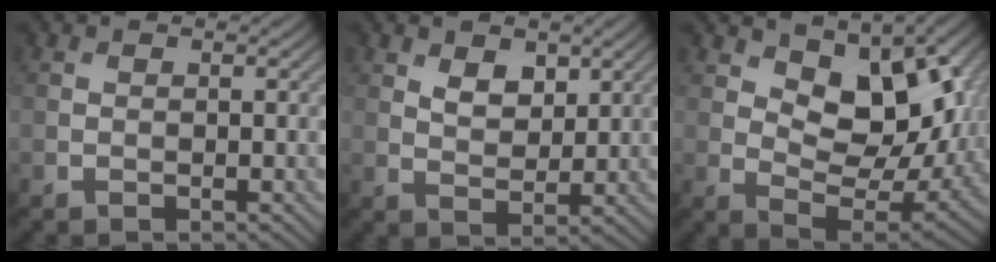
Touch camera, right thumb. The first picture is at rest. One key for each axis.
{"total": 3.7, "fx": 2.0, "fy": 2.2, "fz": 2.2, "tx": -0.046, "ty": -0.007, "tz": 0.037}
{"total": 11.5, "fx": 4.6, "fy": 6.4, "fz": 8.3, "tx": -0.146, "ty": -0.013, "tz": 0.079}